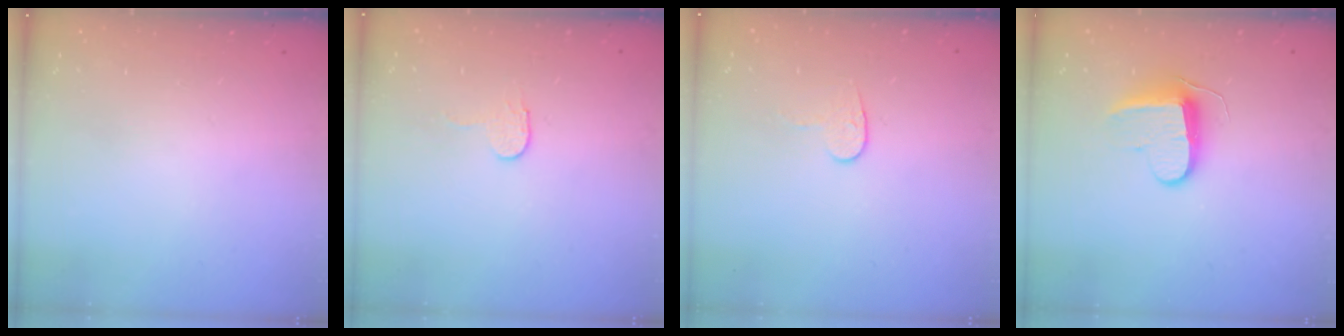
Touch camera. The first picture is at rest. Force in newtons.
{"total": 3.2, "press": 3.2, "slide": 0.3}
{"total": 6.0, "press": 6.0, "slide": 0.4}
{"total": 9.6, "press": 9.6, "slide": 0.4}